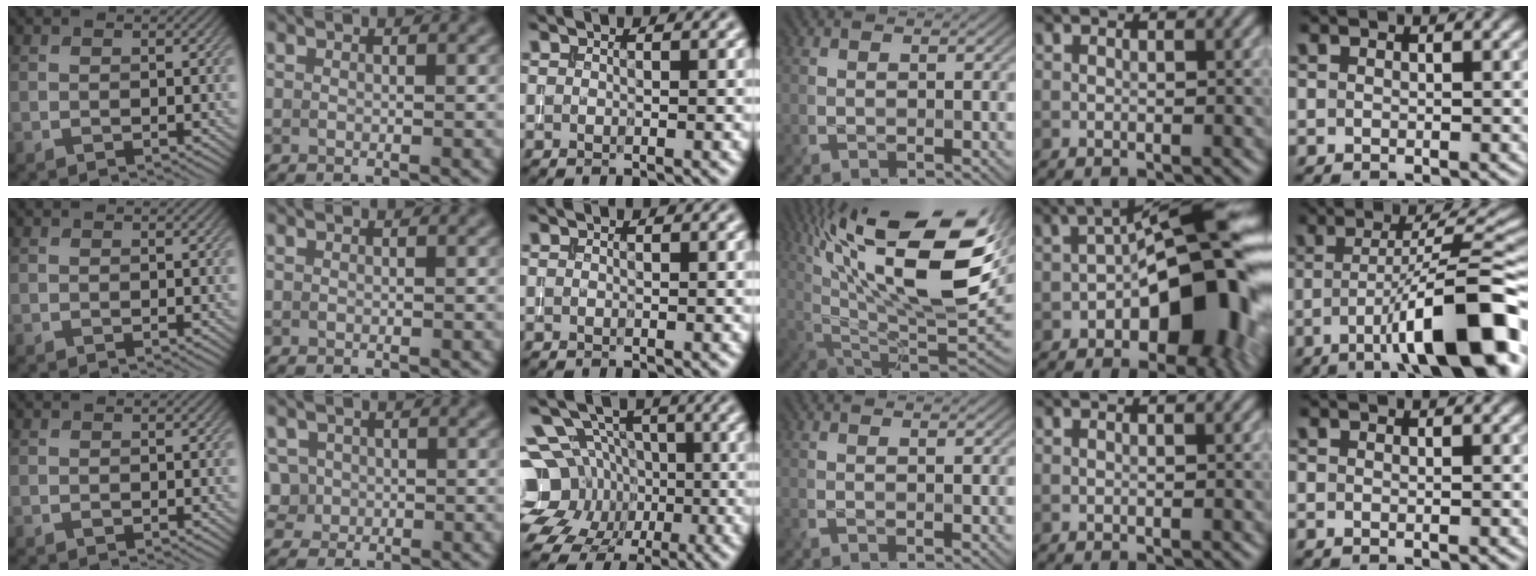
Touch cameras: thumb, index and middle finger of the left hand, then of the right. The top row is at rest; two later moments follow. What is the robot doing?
{"motion": "assemble", "object": "toy tower of hanoi"}